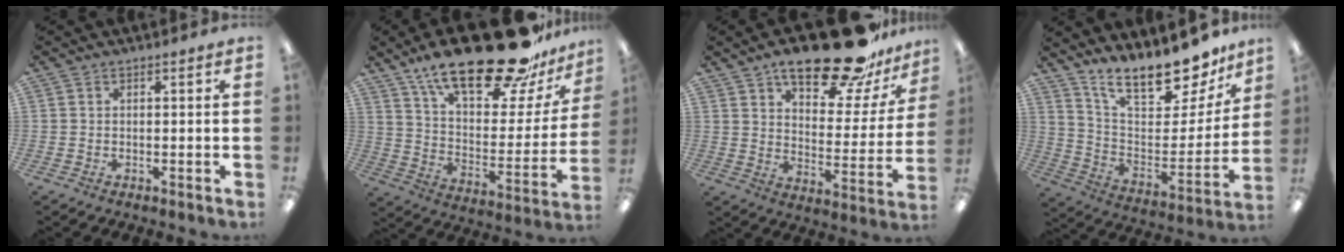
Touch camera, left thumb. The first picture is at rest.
{"total": 28.0, "force": [20.0, 9.6, 17.1], "torque": [-0.260, -0.128, 0.330]}
{"total": 22.7, "force": [17.1, 7.5, 12.8], "torque": [-0.187, -0.102, 0.283]}
{"total": 18.5, "force": [15.8, 5.4, 7.9], "torque": [-0.131, -0.121, 0.274]}